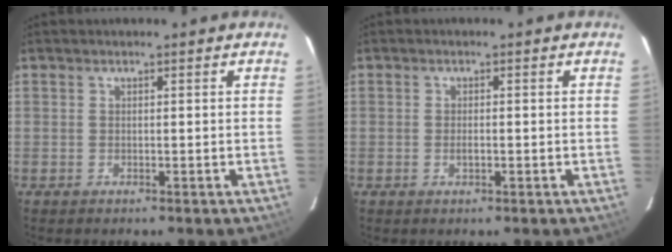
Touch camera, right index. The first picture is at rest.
{"total": 1.4, "force": [-0.4, 0.6, 1.2], "torque": [-0.023, 0.000, -0.007]}